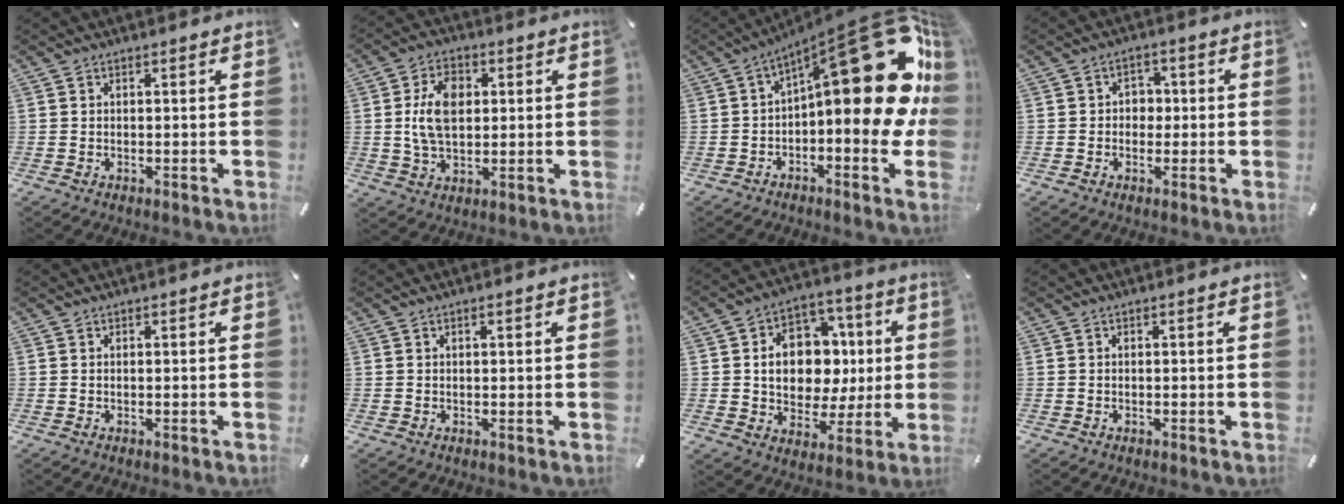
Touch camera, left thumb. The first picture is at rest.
{"total": 9.8, "force": [1.4, 6.7, 7.0], "torque": [-0.141, 0.008, 0.022]}
{"total": 30.9, "force": [7.4, 11.8, 27.6], "torque": [-0.344, -0.076, 0.145]}
{"total": 4.0, "force": [-0.7, 3.6, 1.6], "torque": [-0.019, 0.007, -0.019]}
{"total": 0.0}
{"total": 1.0, "force": [0.3, 0.3, 0.9], "torque": [-0.017, 0.003, 0.003]}
{"total": 13.8, "force": [0.8, 11.5, 7.6], "torque": [-0.113, -0.004, 0.023]}
{"total": 0.0}